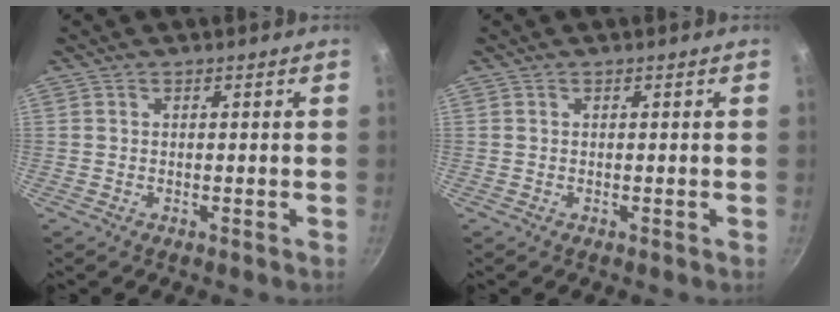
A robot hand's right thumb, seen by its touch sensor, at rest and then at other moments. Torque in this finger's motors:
{"motor_torque": [-0.07, -0.06, 0.24, 0.04, 0.00]}